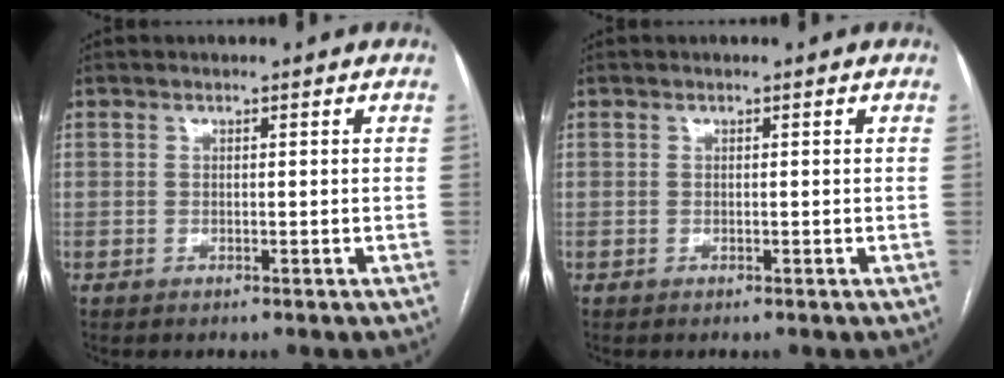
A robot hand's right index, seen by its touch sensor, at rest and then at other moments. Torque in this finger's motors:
{"motor_torque": [0.00, 0.00, 0.00, 0.00]}